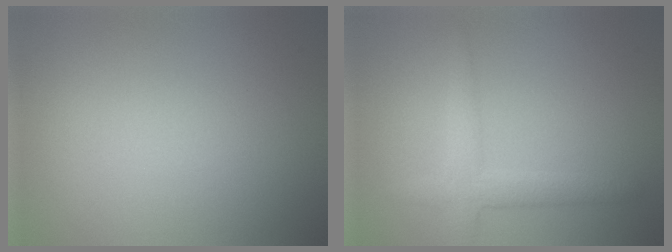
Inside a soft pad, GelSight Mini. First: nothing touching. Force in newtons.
{"total": 2.9, "press": 2.8, "slide": 0.1}